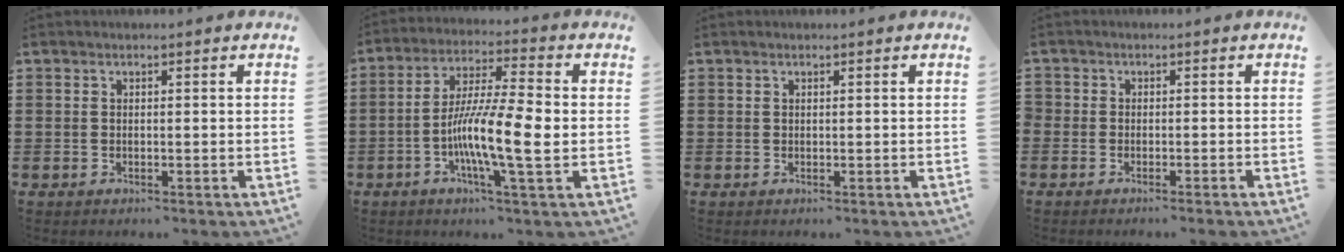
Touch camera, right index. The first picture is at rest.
{"total": 11.4, "force": [-2.3, 1.4, 11.0], "torque": [-0.214, -0.008, -0.049]}
{"total": 0.0}
{"total": 1.1, "force": [-1.1, 0.2, 0.0], "torque": [-0.004, 0.004, -0.023]}